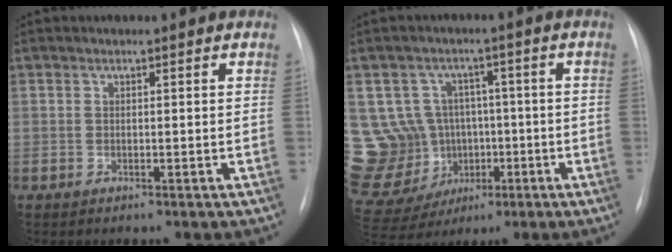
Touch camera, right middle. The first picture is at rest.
{"total": 16.8, "force": [-1.1, 15.8, 5.7], "torque": [-0.157, 0.053, 0.016]}